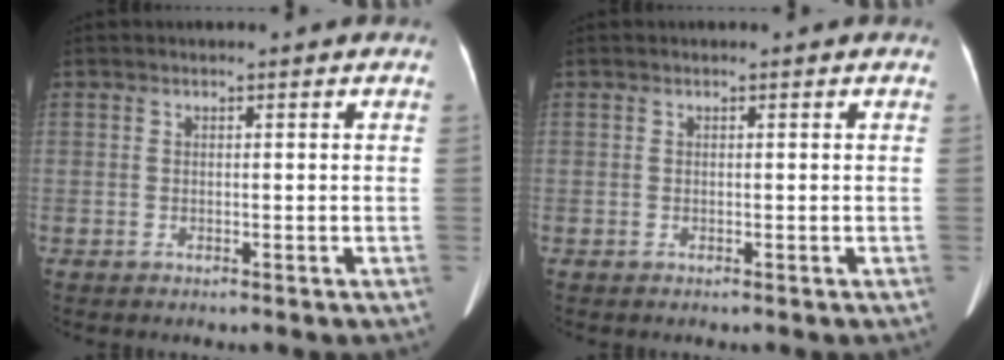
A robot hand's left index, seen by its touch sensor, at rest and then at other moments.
{"total": 0.0}